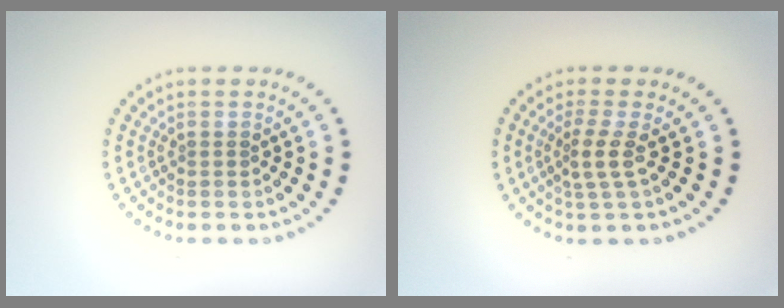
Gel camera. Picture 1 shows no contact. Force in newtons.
{"total": 2.2, "press": 1.5, "slide": 1.6}